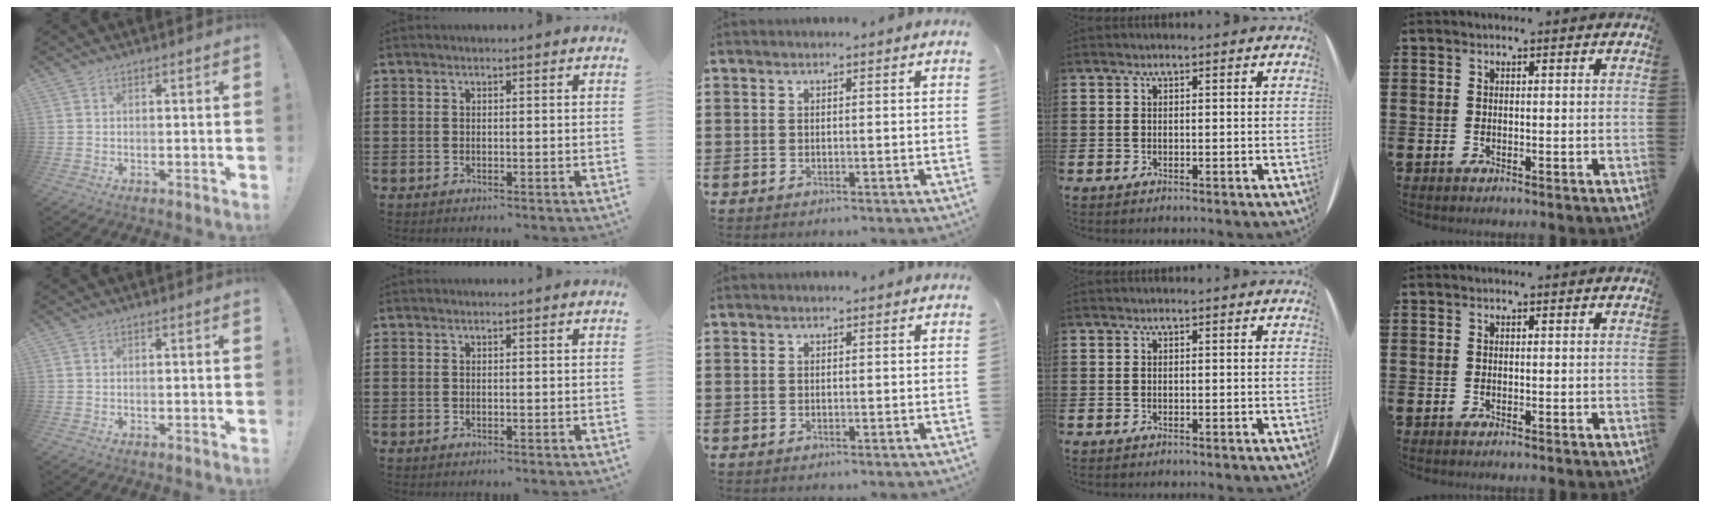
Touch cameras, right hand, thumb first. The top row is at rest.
{}